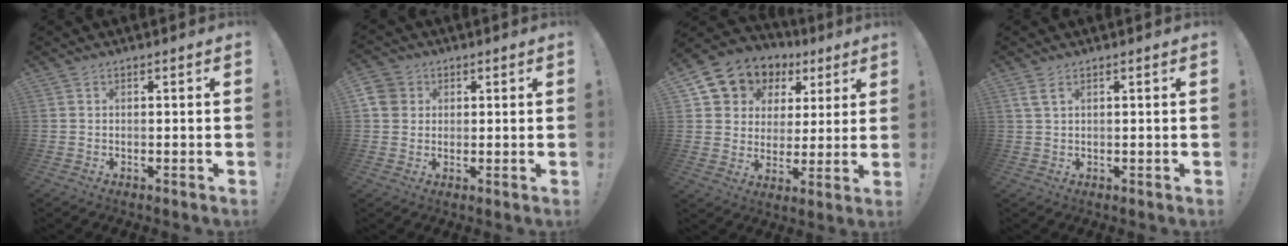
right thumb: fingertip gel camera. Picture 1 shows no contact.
{"total": 5.9, "force": [1.7, 5.3, 1.9], "torque": [-0.035, 0.001, 0.032]}
{"total": 9.8, "force": [4.9, 8.1, 2.6], "torque": [-0.051, -0.036, 0.101]}
{"total": 2.8, "force": [1.4, 1.0, 2.2], "torque": [-0.048, 0.002, 0.028]}